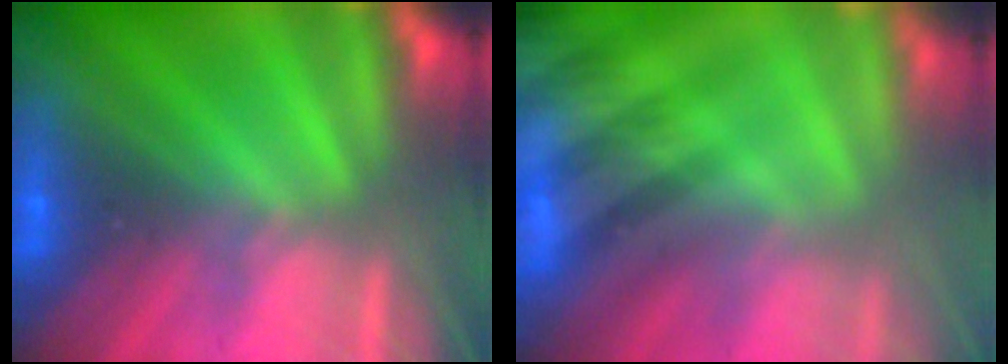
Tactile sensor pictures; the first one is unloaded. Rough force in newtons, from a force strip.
{"total": 7.8}